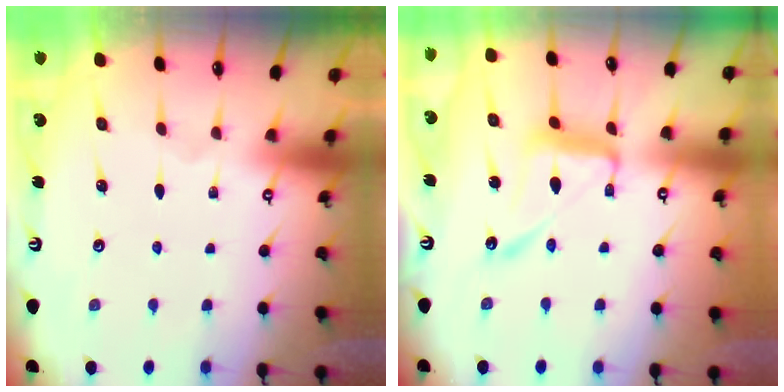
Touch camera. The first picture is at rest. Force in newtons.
{"total": 13.9, "press": 13.8, "slide": 1.1}